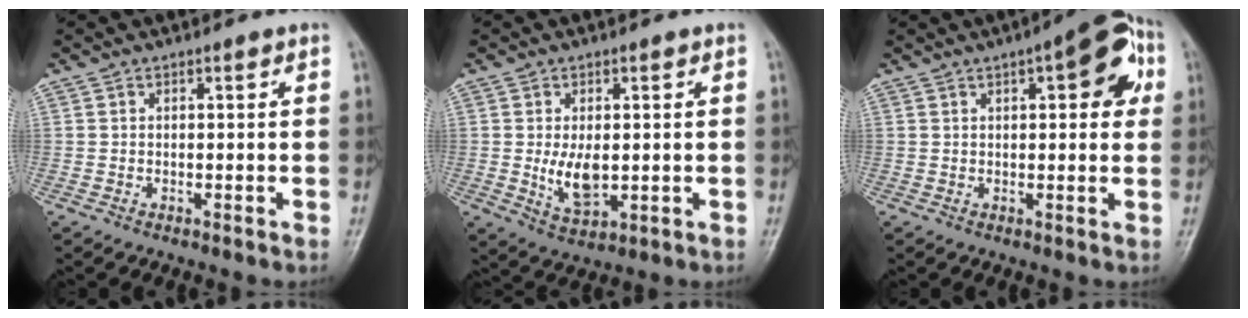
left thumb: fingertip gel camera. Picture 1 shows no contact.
{"total": 6.5, "force": [-0.1, 3.7, 5.3], "torque": [-0.085, -0.013, 0.008]}
{"total": 11.3, "force": [4.0, 4.4, 9.7], "torque": [-0.091, 0.011, 0.040]}